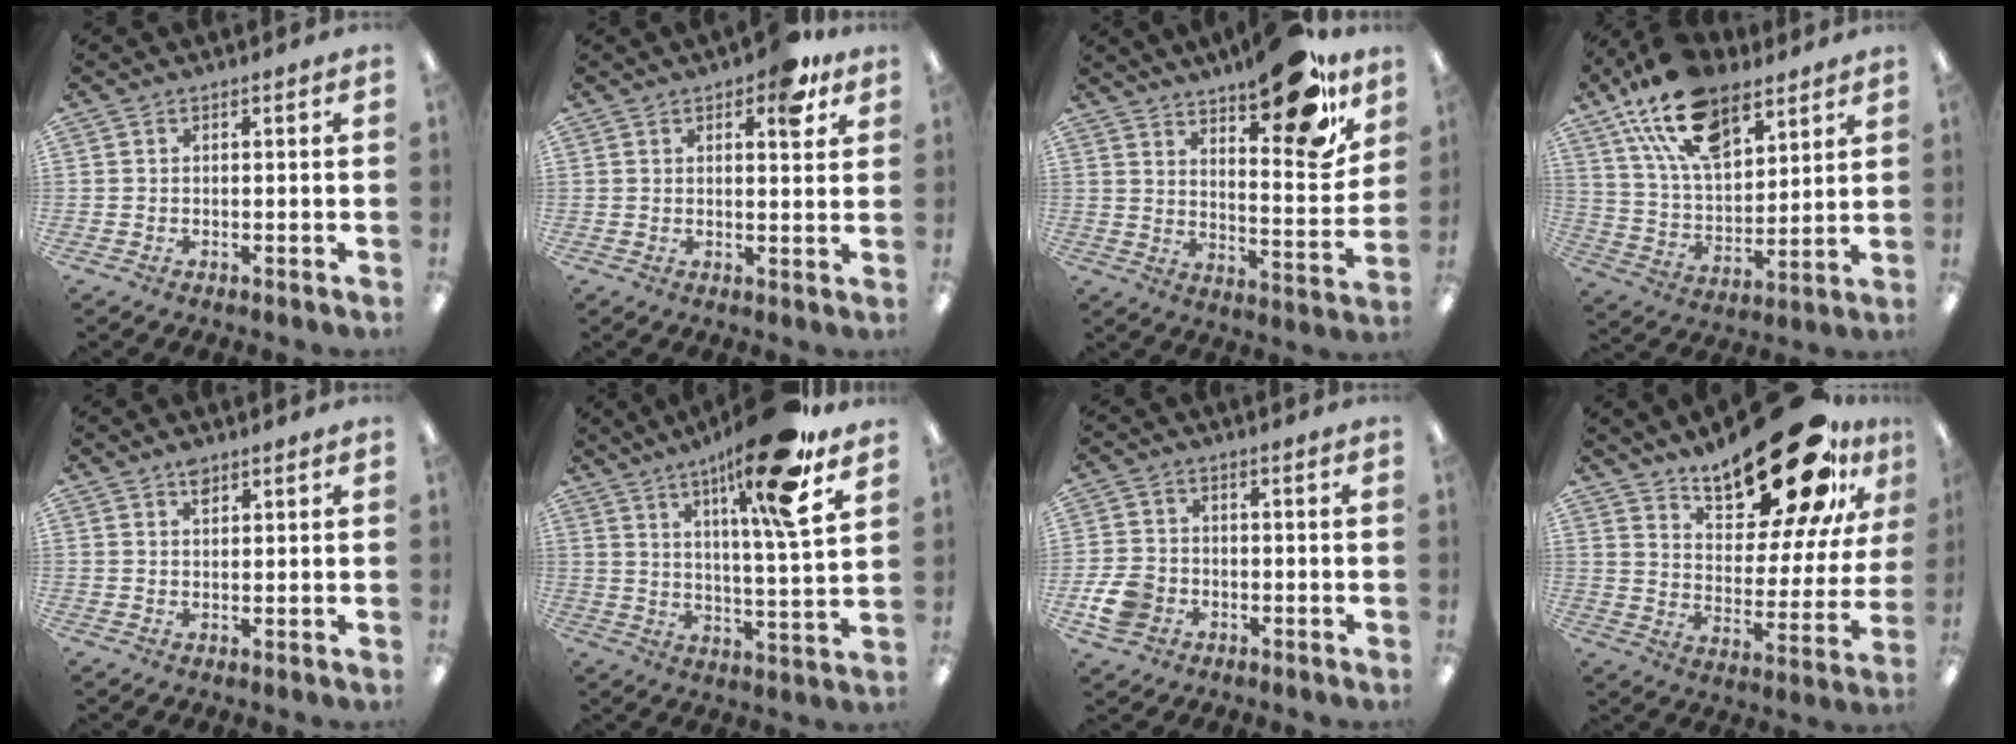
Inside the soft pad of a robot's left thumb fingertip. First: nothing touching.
{"total": 7.1, "force": [4.2, 3.0, 4.9], "torque": [-0.058, -0.015, 0.067]}
{"total": 18.4, "force": [13.1, 6.2, 11.3], "torque": [-0.147, -0.088, 0.212]}
{"total": 19.6, "force": [12.2, 10.2, 11.4], "torque": [-0.205, -0.046, 0.220]}
{"total": 2.2, "force": [1.6, 1.0, 1.1], "torque": [-0.018, -0.004, 0.028]}
{"total": 17.4, "force": [11.4, 1.5, 13.0], "torque": [-0.213, -0.056, 0.167]}
{"total": 7.3, "force": [-2.7, 5.6, 3.8], "torque": [-0.083, 0.009, -0.052]}
{"total": 26.5, "force": [18.9, 9.5, 16.0], "torque": [-0.232, -0.118, 0.309]}